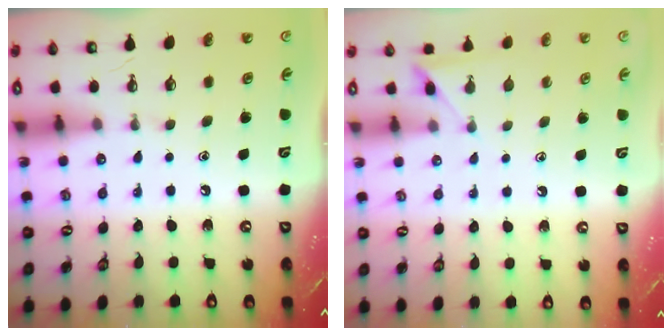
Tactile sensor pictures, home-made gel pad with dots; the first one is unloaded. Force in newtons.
{"total": 3.6, "press": 3.6, "slide": 0.4}